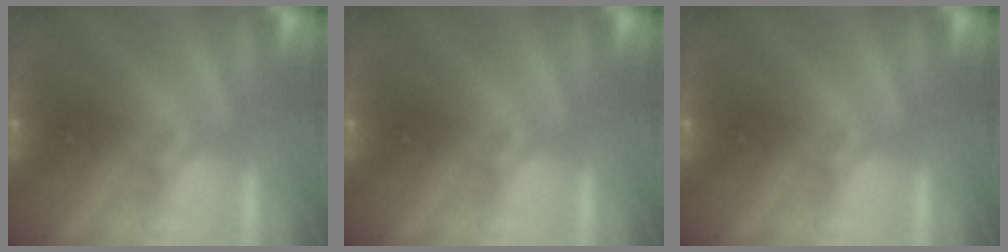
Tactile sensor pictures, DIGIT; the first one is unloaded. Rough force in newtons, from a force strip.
{"total": 0.0}
{"total": 0.0}